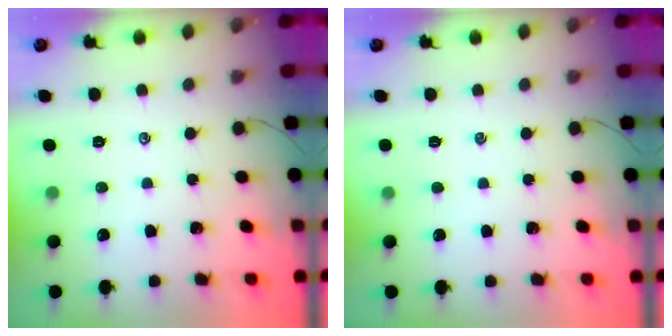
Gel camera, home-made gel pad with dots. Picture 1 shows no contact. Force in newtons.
{"total": 0.0}